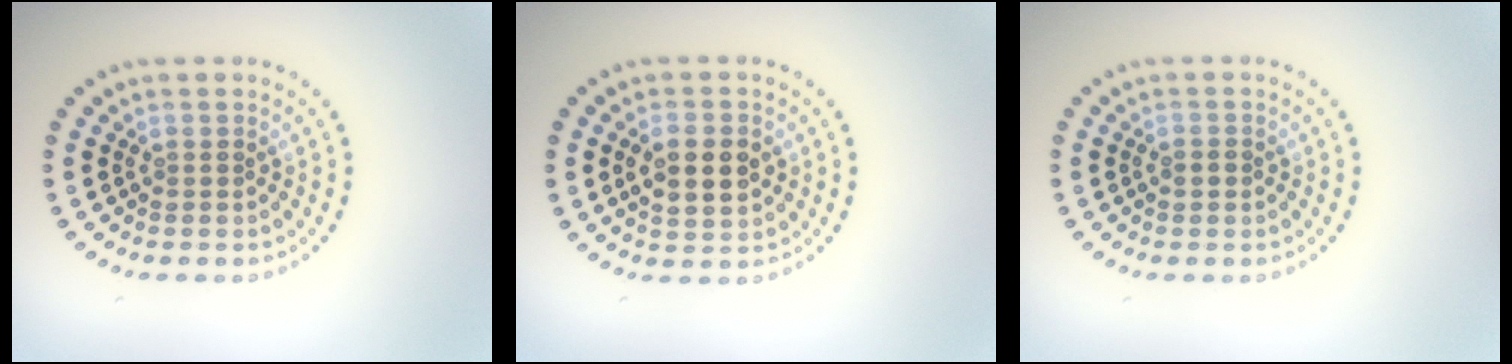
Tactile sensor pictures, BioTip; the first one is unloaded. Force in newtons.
{"total": 4.4, "press": 4.4, "slide": 0.1}
{"total": 1.3, "press": 1.3, "slide": 0.1}